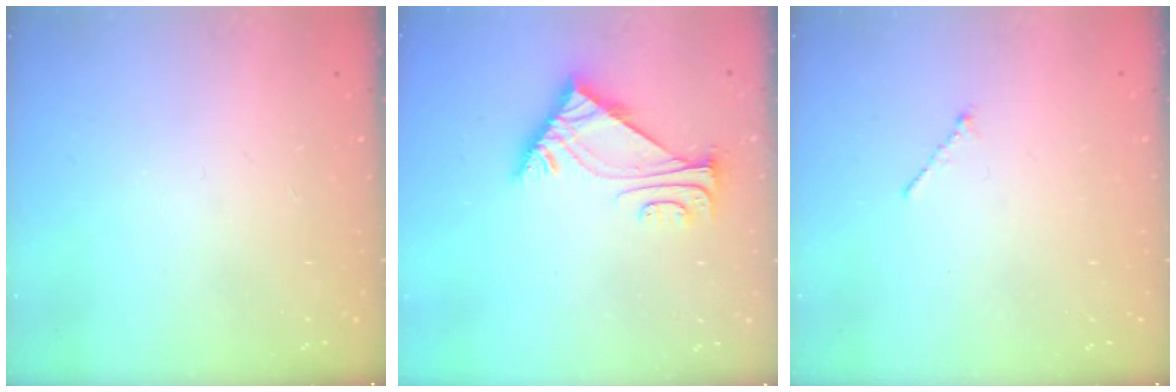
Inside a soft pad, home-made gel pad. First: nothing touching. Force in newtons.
{"total": 6.2, "press": 6.1, "slide": 1.2}
{"total": 1.2, "press": 1.2, "slide": 0.4}